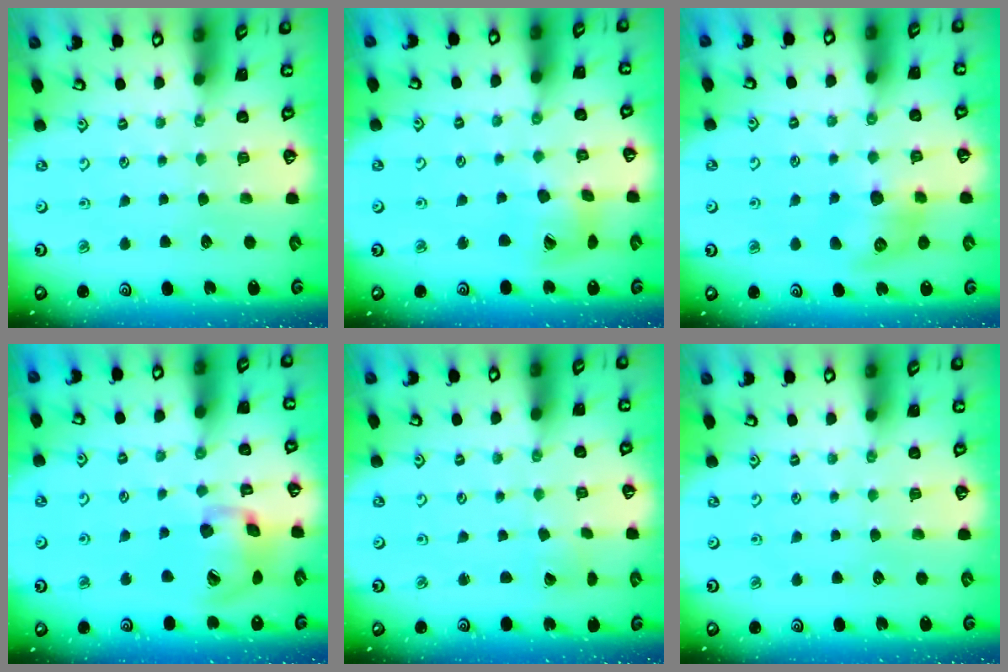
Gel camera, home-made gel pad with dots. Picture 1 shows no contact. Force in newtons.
{"total": 12.2, "press": 12.1, "slide": 1.4}
{"total": 9.7, "press": 9.7, "slide": 0.6}
{"total": 15.6, "press": 15.4, "slide": 2.3}
{"total": 1.5, "press": 1.5, "slide": 0.2}
{"total": 0.0}